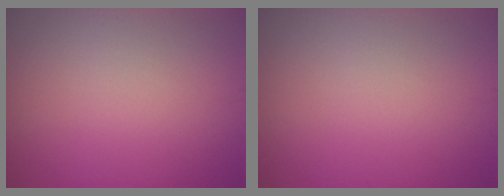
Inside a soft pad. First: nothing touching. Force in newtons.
{"total": 0.0}